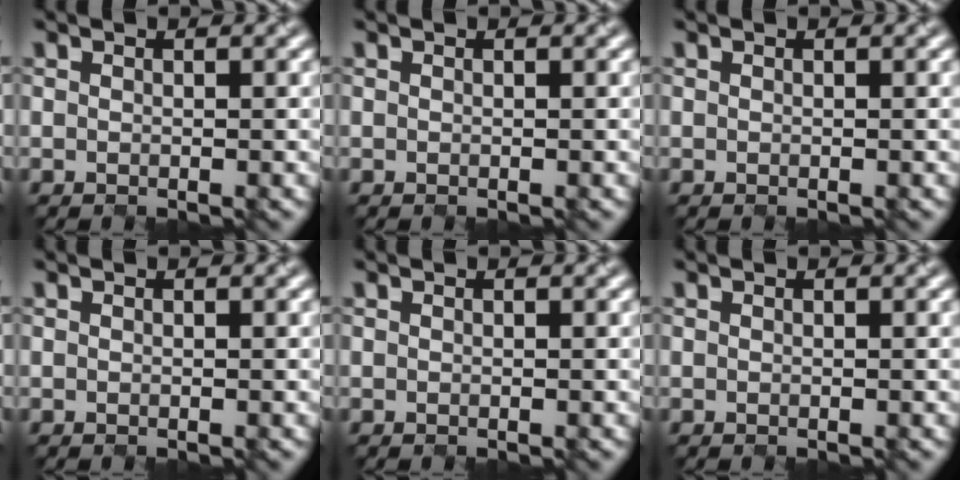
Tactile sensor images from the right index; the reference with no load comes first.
{"total": 0.0}
{"total": 0.0}
{"total": 0.0}
{"total": 0.0}
{"total": 0.0}